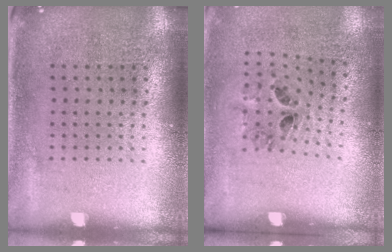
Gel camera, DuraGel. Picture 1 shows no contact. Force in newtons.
{"total": 1.4, "press": 0.8, "slide": 1.2}